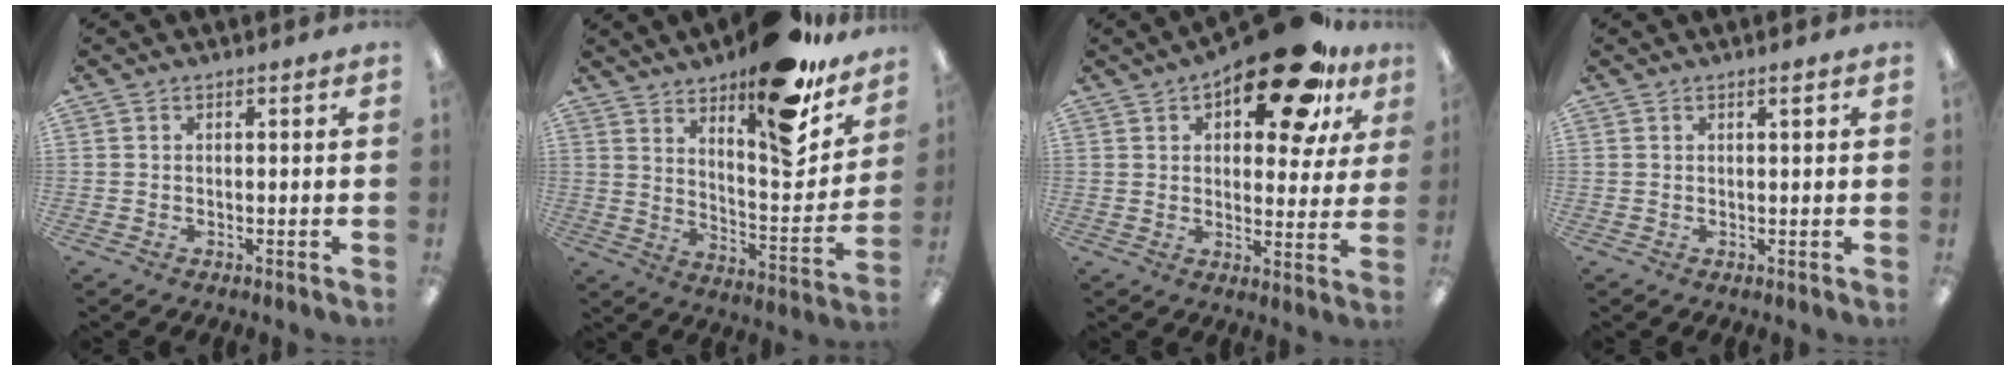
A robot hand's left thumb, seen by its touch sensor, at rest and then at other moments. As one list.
[{"total": 17.7, "force": [13.3, 5.2, 10.6], "torque": [-0.134, -0.109, 0.217]}, {"total": 19.1, "force": [11.9, 7.8, 12.7], "torque": [-0.174, -0.060, 0.189]}, {"total": 1.1, "force": [0.6, 0.1, 0.9], "torque": [-0.010, -0.003, 0.008]}]